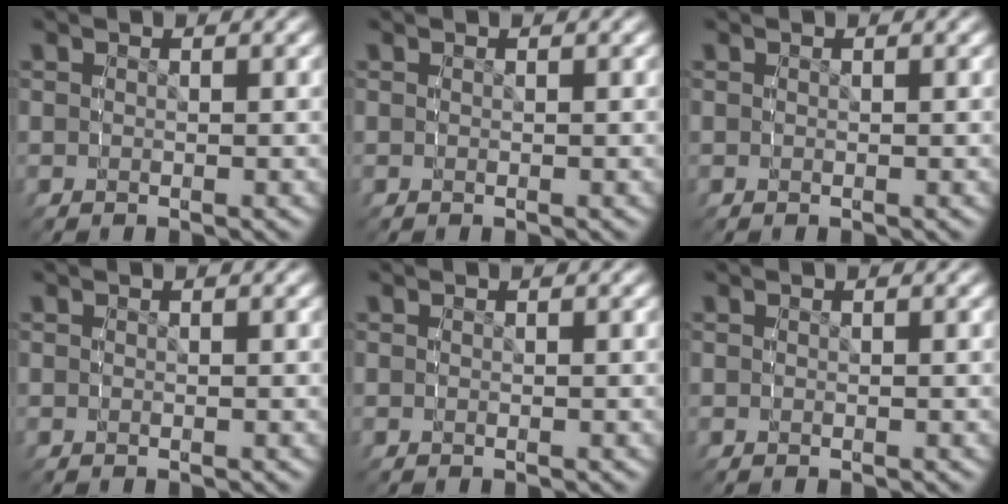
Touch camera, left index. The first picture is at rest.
{"total": 0.0}
{"total": 0.0}
{"total": 0.0}
{"total": 0.0}
{"total": 0.0}